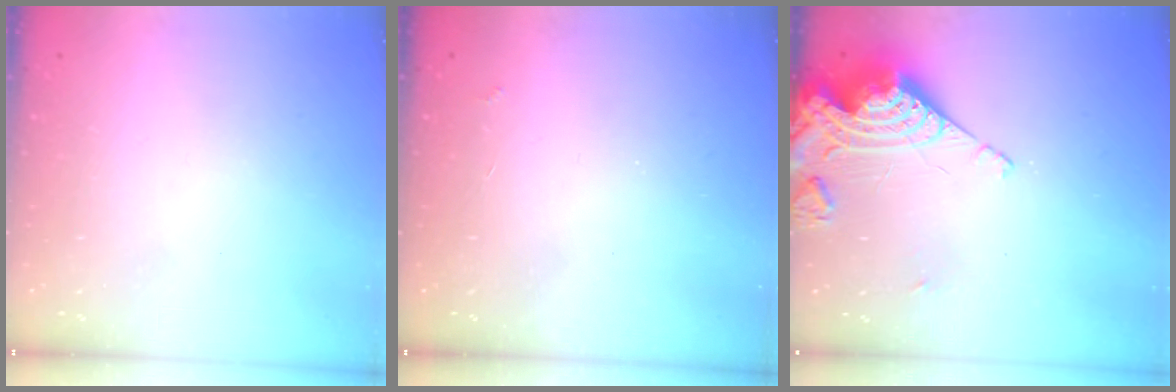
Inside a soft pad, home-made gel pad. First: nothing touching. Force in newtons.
{"total": 2.7, "press": 2.7, "slide": 0.5}
{"total": 14.1, "press": 14.0, "slide": 1.5}